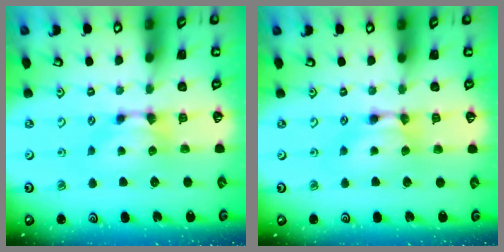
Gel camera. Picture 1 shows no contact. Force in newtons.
{"total": 1.6, "press": 1.6, "slide": 0.1}